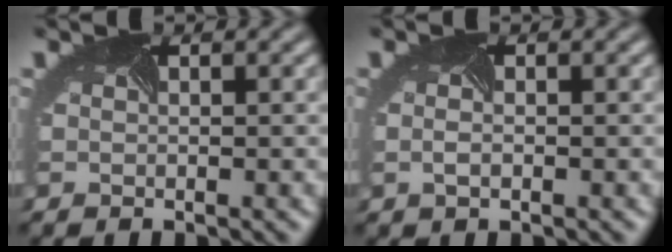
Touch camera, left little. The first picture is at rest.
{"total": 1.0, "force": [-0.4, 0.6, 0.7], "torque": [-0.021, -0.005, -0.001]}